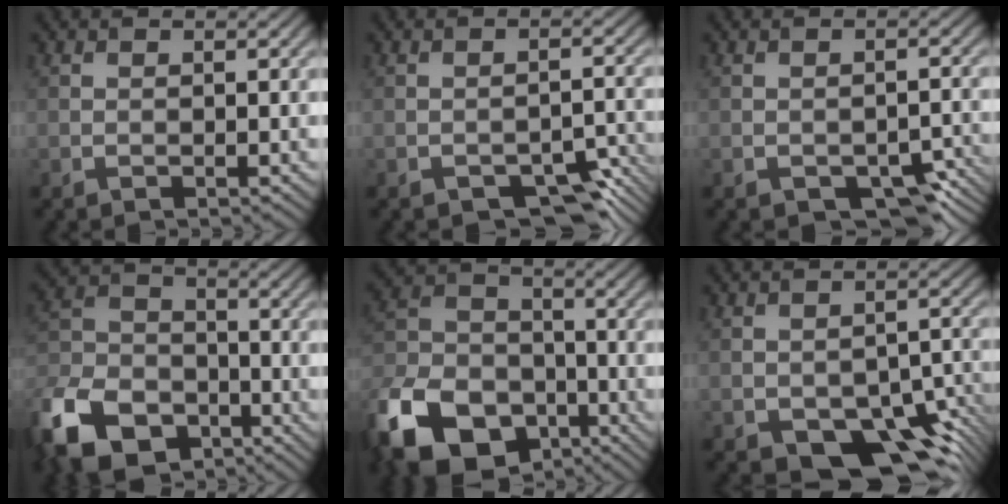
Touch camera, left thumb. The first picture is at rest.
{"total": 4.7, "force": [-3.3, 1.9, 2.8], "torque": [-0.032, 0.002, -0.042]}
{"total": 4.8, "force": [-2.9, 2.2, 3.1], "torque": [-0.036, -0.002, -0.033]}
{"total": 13.8, "force": [-8.7, 8.3, 6.8], "torque": [-0.179, -0.036, -0.177]}
{"total": 16.4, "force": [-9.4, 10.7, 8.2], "torque": [-0.215, -0.037, -0.184]}
{"total": 11.0, "force": [-6.4, 5.6, 7.0], "torque": [-0.102, -0.010, -0.092]}